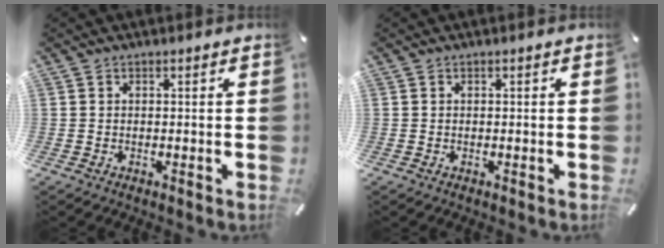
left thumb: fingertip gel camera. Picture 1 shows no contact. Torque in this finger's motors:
{"motor_torque": [0.01, 0.00, 0.00, 0.00, 0.00]}